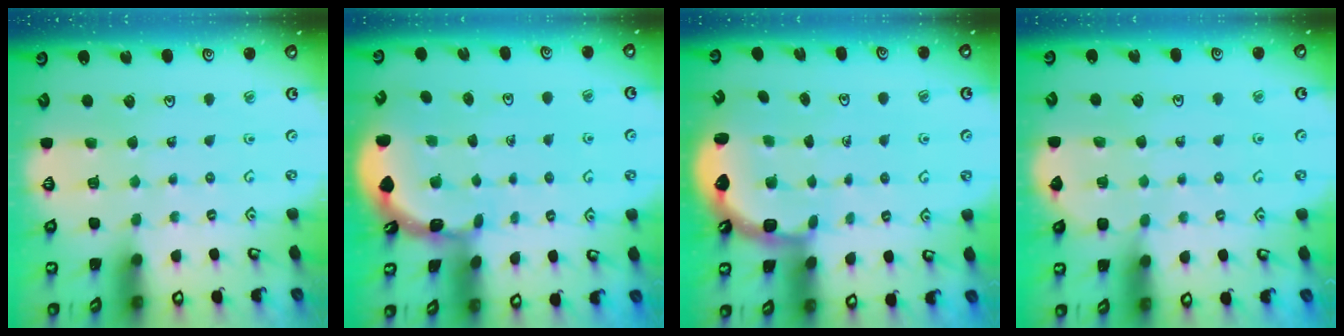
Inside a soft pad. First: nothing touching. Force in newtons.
{"total": 1.8, "press": 1.8, "slide": 0.2}
{"total": 2.5, "press": 2.1, "slide": 1.3}
{"total": 3.9, "press": 3.9, "slide": 0.4}